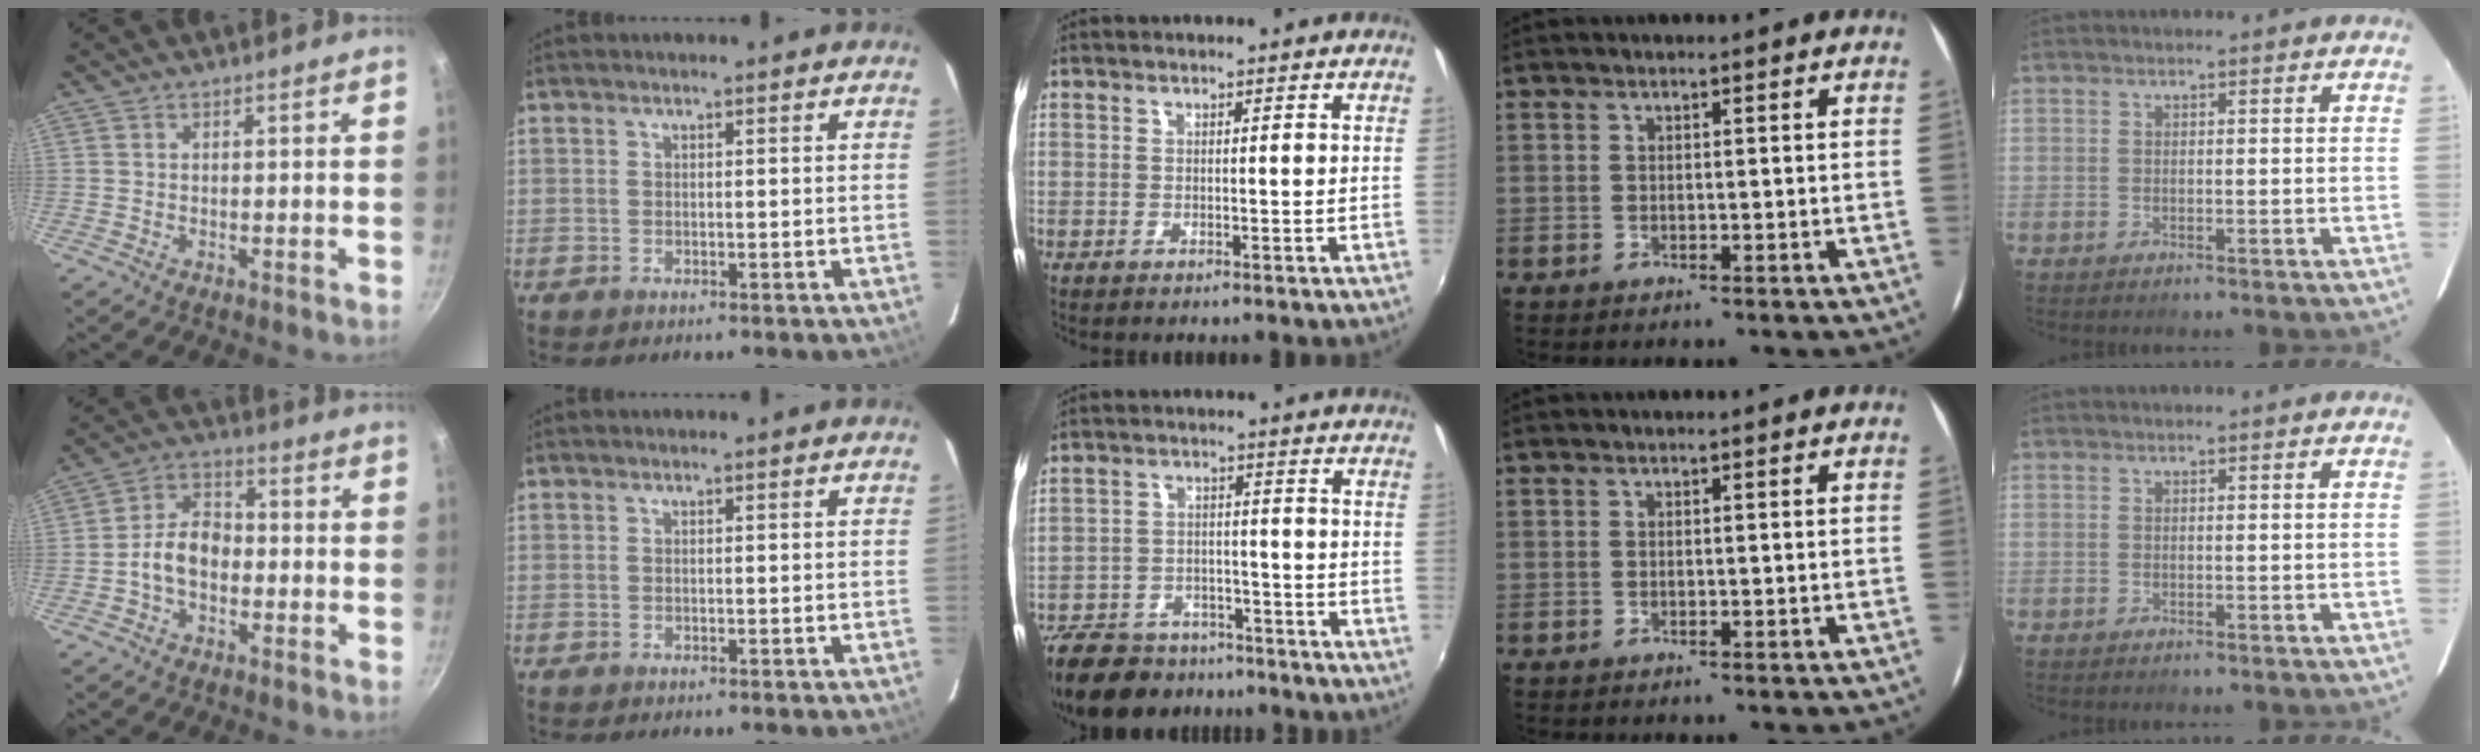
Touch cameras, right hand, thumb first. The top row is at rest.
{"thumb": {"total": 8.0, "force": [-1.9, 5.5, 5.5], "torque": [-0.071, 0.035, -0.046]}, "middle": {"total": 17.8, "force": [-14.0, 8.8, 6.6], "torque": [-0.173, 0.003, -0.206]}}